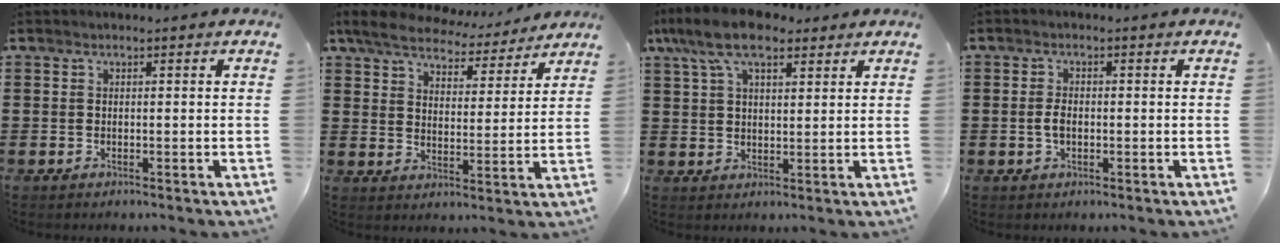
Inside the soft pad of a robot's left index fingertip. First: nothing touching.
{"total": 6.2, "force": [5.8, 1.6, 1.6], "torque": [-0.064, -0.032, 0.100]}
{"total": 9.3, "force": [6.2, 3.8, 5.9], "torque": [-0.132, 0.004, 0.114]}
{"total": 2.5, "force": [-0.1, 1.2, 2.2], "torque": [-0.050, 0.000, -0.006]}